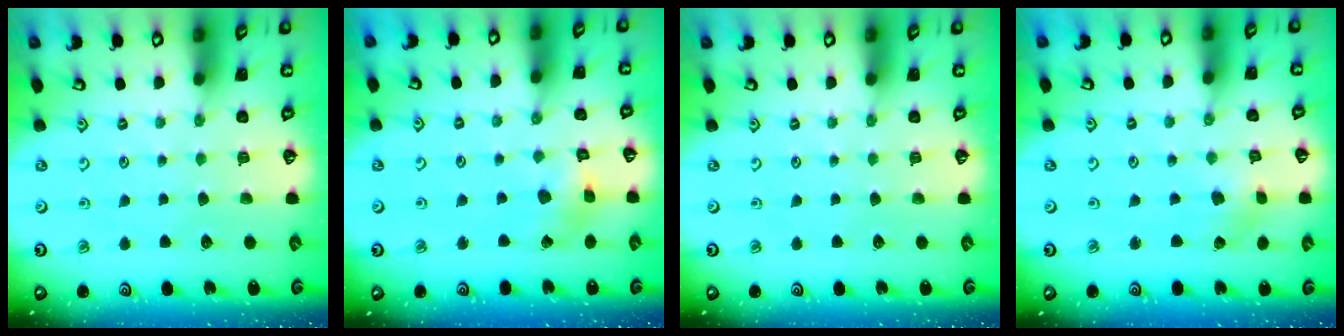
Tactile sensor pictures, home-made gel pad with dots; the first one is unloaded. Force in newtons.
{"total": 5.2, "press": 5.2, "slide": 0.4}
{"total": 0.0}
{"total": 2.2, "press": 2.1, "slide": 0.6}